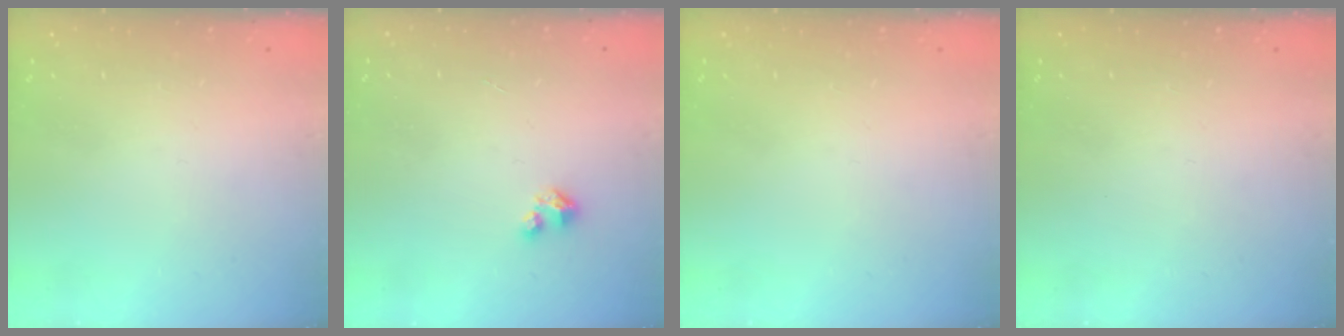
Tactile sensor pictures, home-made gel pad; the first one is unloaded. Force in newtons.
{"total": 1.6, "press": 1.6, "slide": 0.2}
{"total": 0.0}
{"total": 0.0}